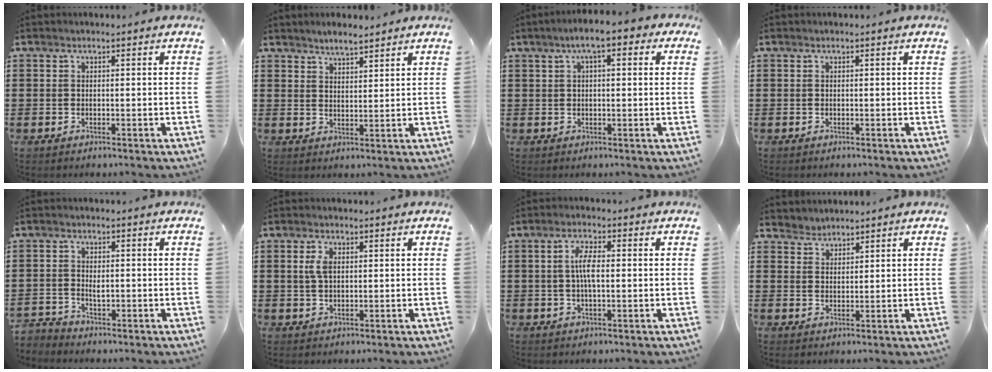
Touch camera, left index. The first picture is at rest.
{"total": 2.7, "force": [2.7, 0.3, 0.2], "torque": [-0.011, -0.002, 0.051]}
{"total": 4.4, "force": [1.3, 1.1, 4.0], "torque": [-0.079, 0.010, 0.018]}
{"total": 0.0}
{"total": 1.5, "force": [-1.0, 0.9, 0.7], "torque": [-0.019, 0.003, -0.022]}
{"total": 3.0, "force": [0.8, 1.5, 2.5], "torque": [-0.056, 0.008, 0.012]}
{"total": 4.4, "force": [0.2, 1.5, 4.1], "torque": [-0.086, 0.001, -0.002]}
{"total": 2.1, "force": [1.9, 0.4, -0.6], "torque": [0.004, -0.001, 0.039]}